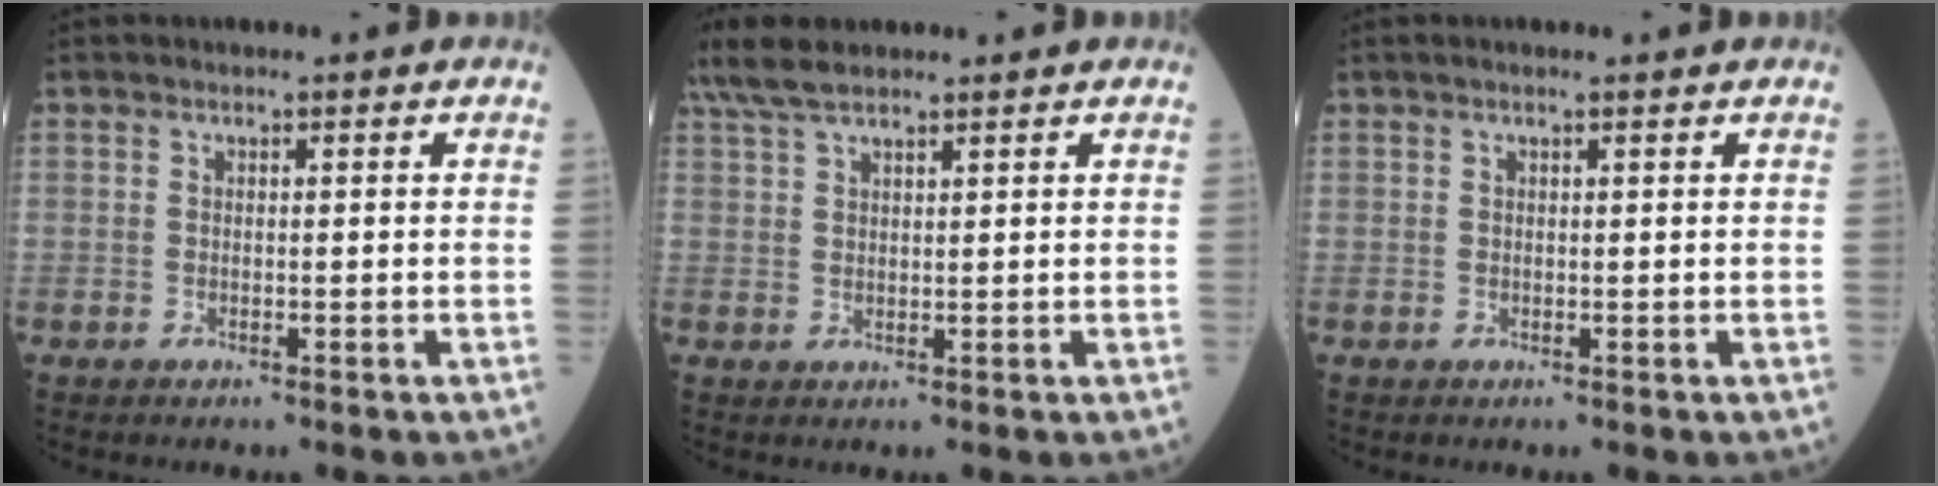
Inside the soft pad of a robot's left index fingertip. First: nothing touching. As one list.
[{"total": 6.1, "force": [5.0, 1.3, 3.3], "torque": [-0.076, 0.026, 0.100]}, {"total": 1.3, "force": [1.0, -0.1, 0.8], "torque": [-0.014, 0.007, 0.017]}]